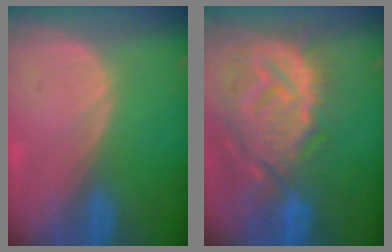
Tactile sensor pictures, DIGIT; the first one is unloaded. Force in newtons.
{"total": 14.4, "press": 12.4, "slide": 7.3}